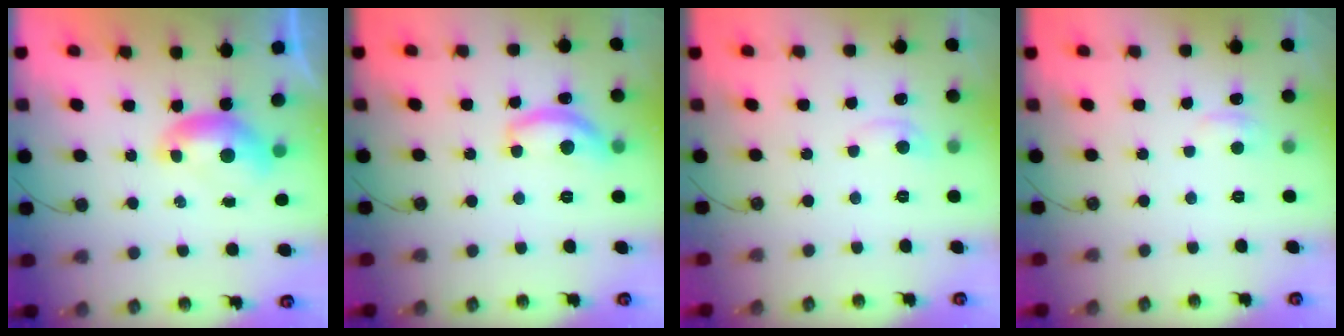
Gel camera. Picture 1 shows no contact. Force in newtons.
{"total": 8.8, "press": 8.8, "slide": 0.7}
{"total": 1.0, "press": 0.7, "slide": 0.7}
{"total": 2.5, "press": 2.5, "slide": 0.5}